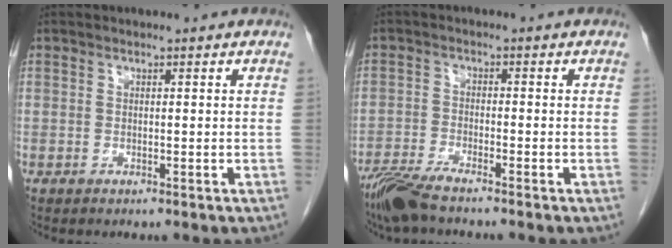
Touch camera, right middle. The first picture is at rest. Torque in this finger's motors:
{"motor_torque": [-0.05, -0.55, 0.08, 0.00]}